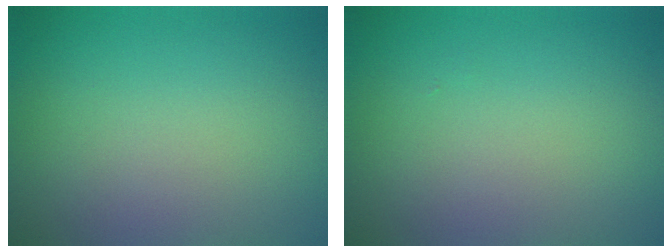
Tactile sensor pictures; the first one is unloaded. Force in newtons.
{"total": 0.0}